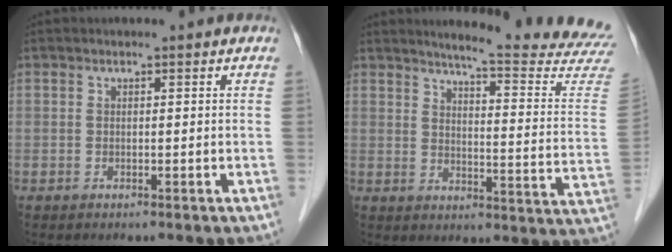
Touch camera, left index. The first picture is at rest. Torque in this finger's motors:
{"motor_torque": [0.81, -1.24, 0.09, 0.04]}